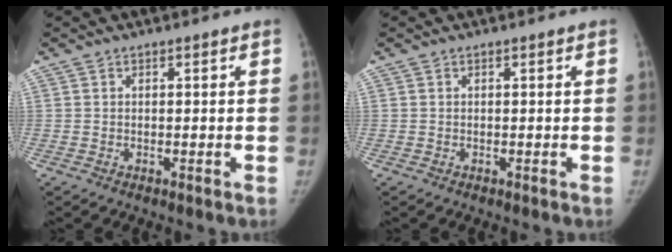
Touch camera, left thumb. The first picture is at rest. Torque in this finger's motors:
{"motor_torque": [0.01, -0.03, 0.19, -0.18, 0.00]}